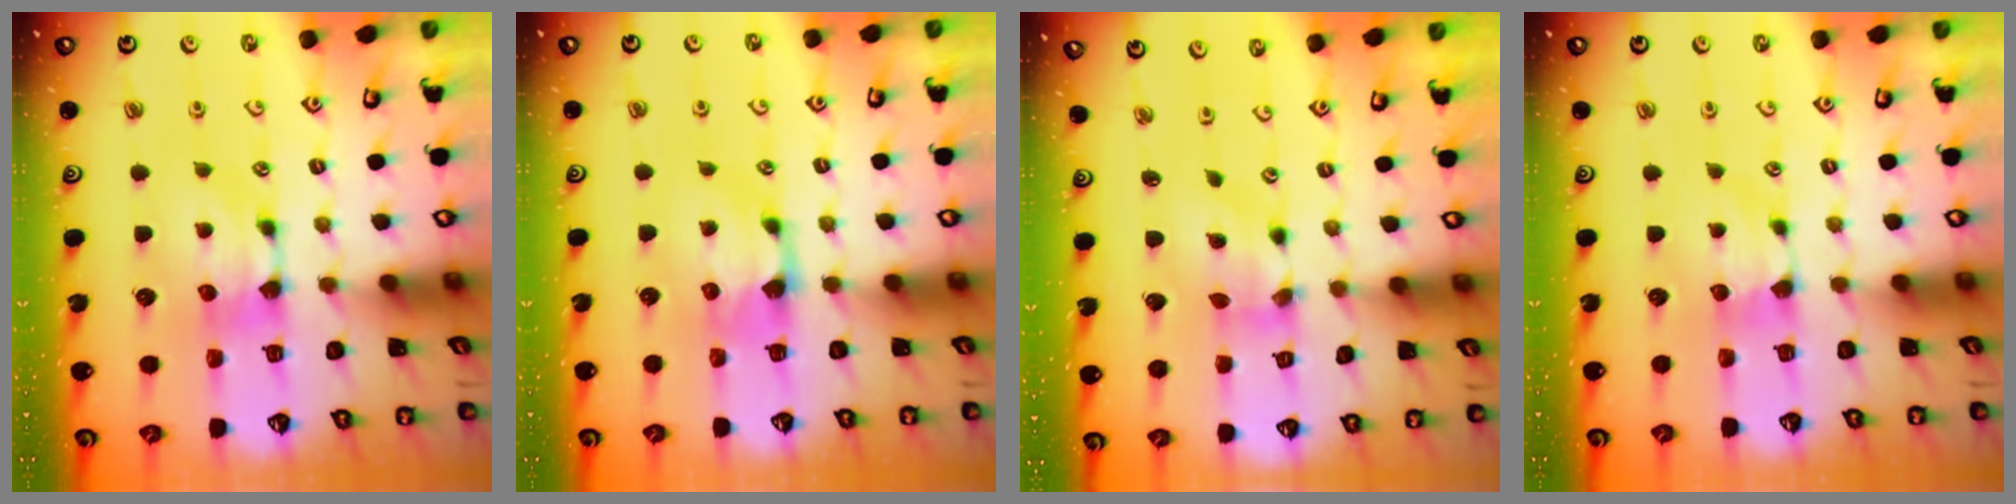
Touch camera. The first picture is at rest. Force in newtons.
{"total": 0.6, "press": 0.0, "slide": 0.6}
{"total": 3.6, "press": 3.1, "slide": 2.0}
{"total": 0.8, "press": 0.7, "slide": 0.2}